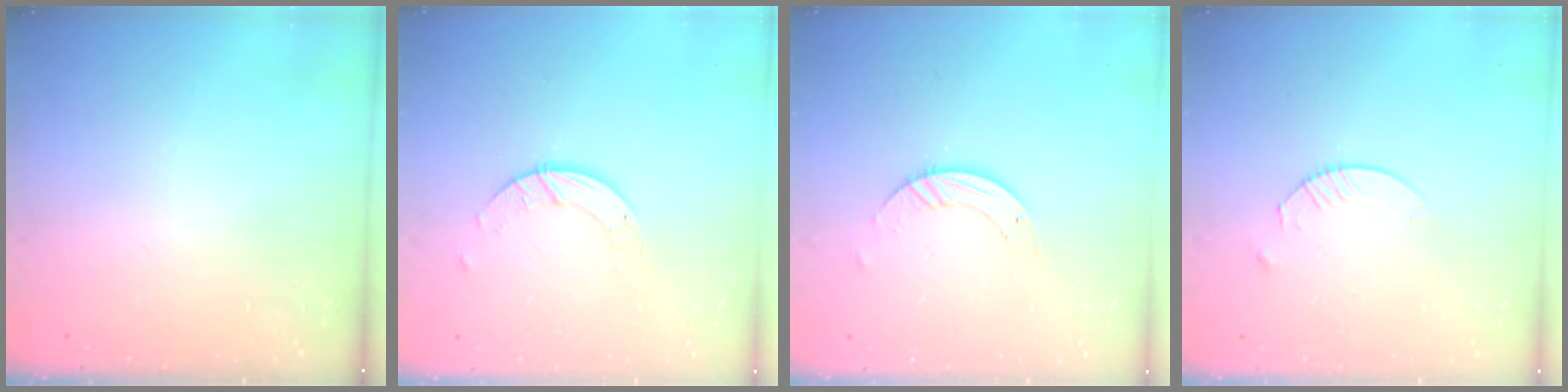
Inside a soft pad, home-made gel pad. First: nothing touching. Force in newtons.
{"total": 3.6, "press": 3.6, "slide": 0.2}
{"total": 3.9, "press": 3.9, "slide": 0.1}
{"total": 2.4, "press": 2.4, "slide": 0.3}